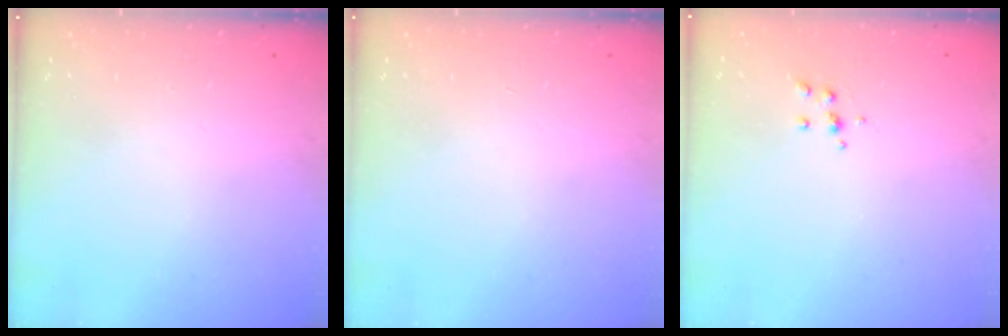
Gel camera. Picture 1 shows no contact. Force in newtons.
{"total": 0.0}
{"total": 4.0, "press": 3.9, "slide": 0.9}